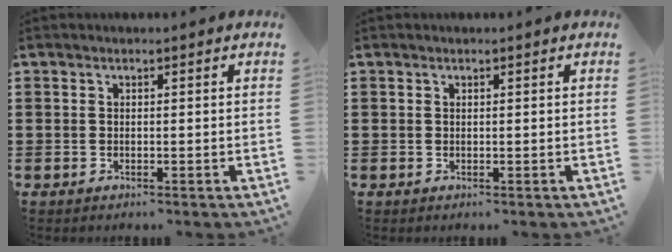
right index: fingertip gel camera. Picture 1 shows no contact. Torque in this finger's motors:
{"motor_torque": [0.16, 0.40, -0.24, -0.06]}